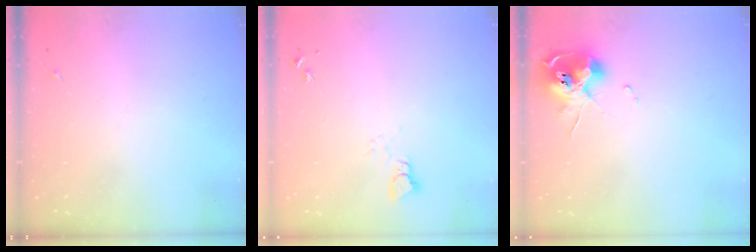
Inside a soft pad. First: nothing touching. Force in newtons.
{"total": 2.5, "press": 2.5, "slide": 0.1}
{"total": 10.6, "press": 10.5, "slide": 1.2}